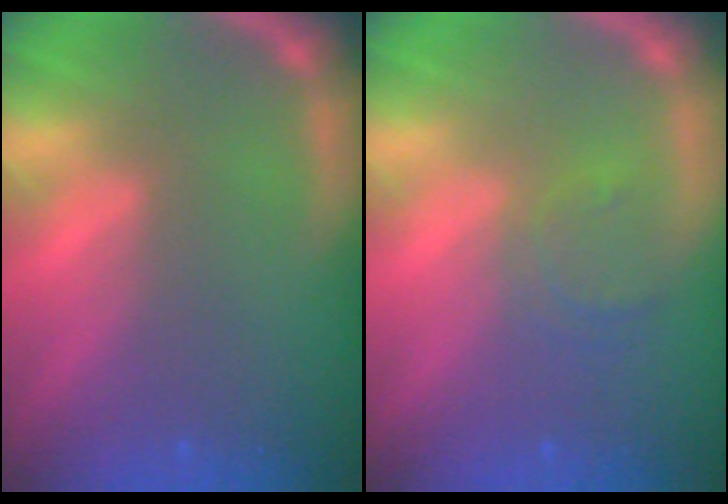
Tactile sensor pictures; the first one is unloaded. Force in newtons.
{"total": 2.4}